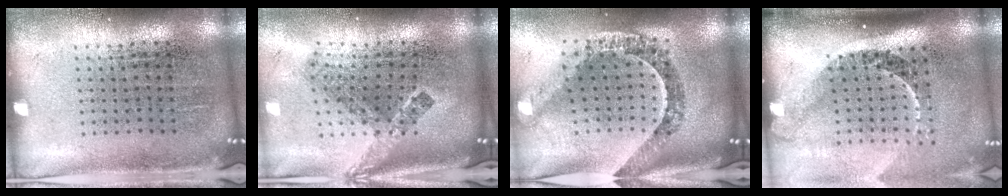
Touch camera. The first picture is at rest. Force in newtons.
{"total": 2.5, "press": 1.6, "slide": 1.9}
{"total": 1.7, "press": 1.5, "slide": 0.9}
{"total": 2.3, "press": 1.6, "slide": 1.7}